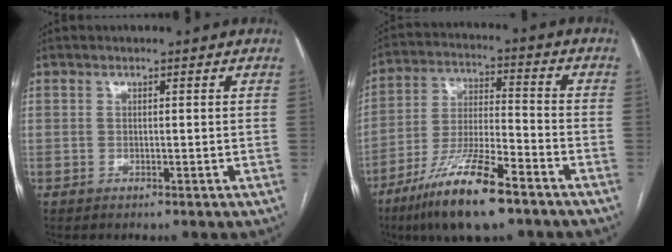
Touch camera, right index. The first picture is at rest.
{"total": 14.8, "force": [-9.5, 2.4, 11.0], "torque": [-0.217, -0.025, -0.171]}